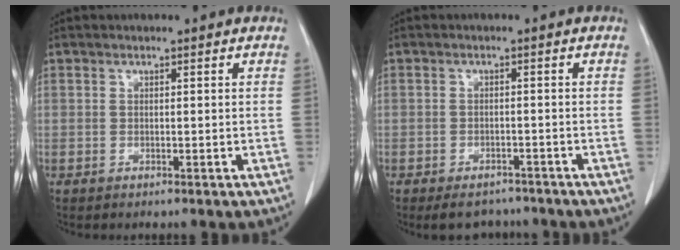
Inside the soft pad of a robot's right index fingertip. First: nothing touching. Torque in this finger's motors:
{"motor_torque": [0.42, -0.33, 0.10, 0.03]}